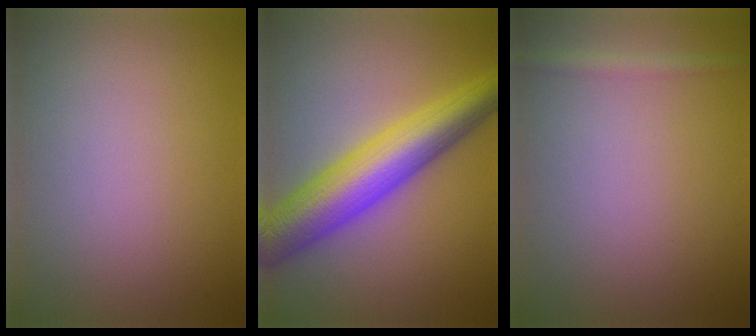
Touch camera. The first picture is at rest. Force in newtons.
{"total": 9.0, "press": 9.0, "slide": 0.2}
{"total": 1.3, "press": 1.3, "slide": 0.1}